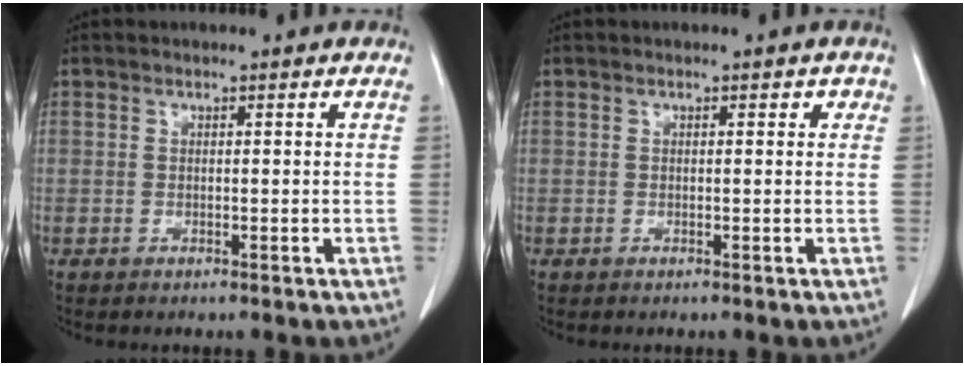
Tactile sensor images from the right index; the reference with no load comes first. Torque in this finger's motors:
{"motor_torque": [-0.03, 0.05, 0.03, -0.01]}